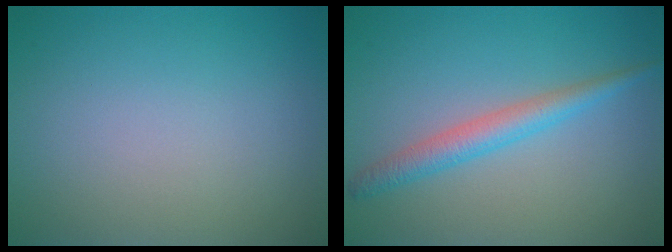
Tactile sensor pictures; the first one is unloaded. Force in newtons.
{"total": 2.8, "press": 2.8, "slide": 0.1}